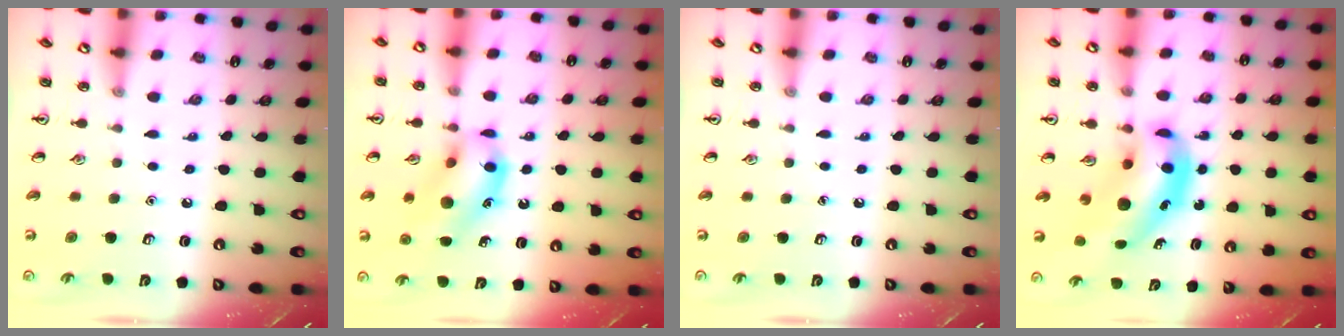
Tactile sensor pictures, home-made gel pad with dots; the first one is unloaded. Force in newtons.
{"total": 14.5, "press": 14.1, "slide": 3.2}
{"total": 0.0}
{"total": 9.5, "press": 9.1, "slide": 2.7}